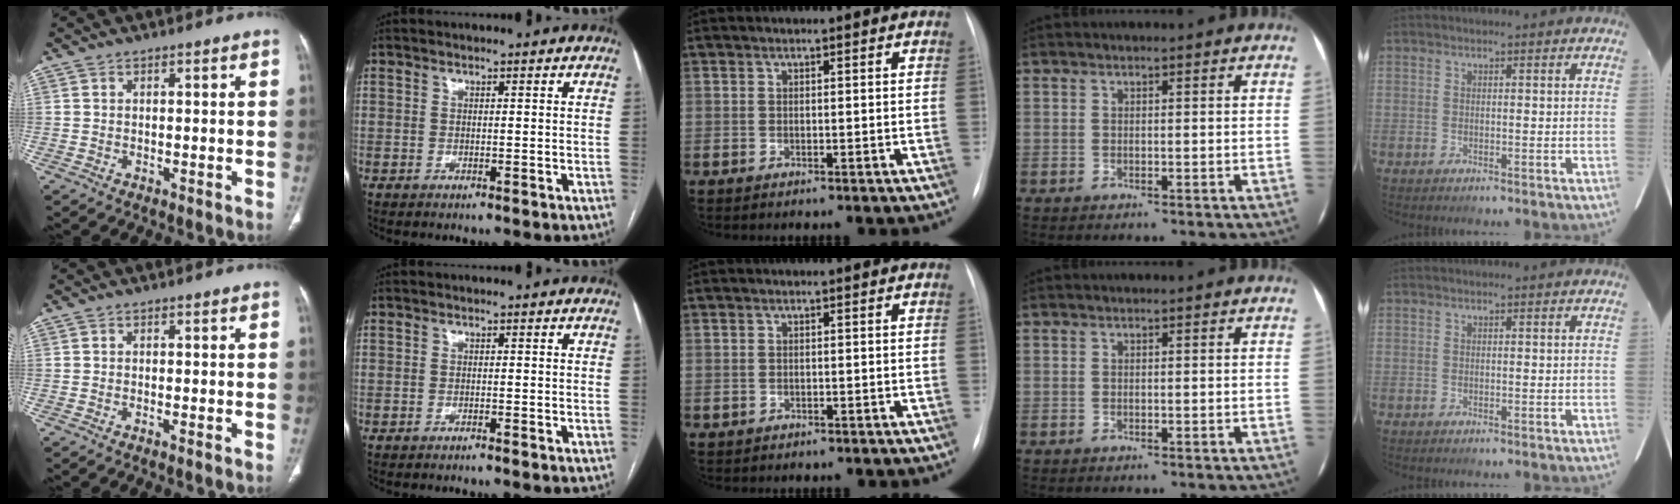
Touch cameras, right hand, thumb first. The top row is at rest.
{"thumb": {"total": 0.6, "force": [-0.4, 0.0, 0.5], "torque": [-0.014, -0.001, -0.006]}, "index": {"total": 0.9, "force": [-0.8, -0.2, 0.3], "torque": [-0.008, 0.001, -0.013]}, "middle": {"total": 0.5, "force": [-0.1, 0.5, 0.1], "torque": [0.001, 0.003, -0.001]}}